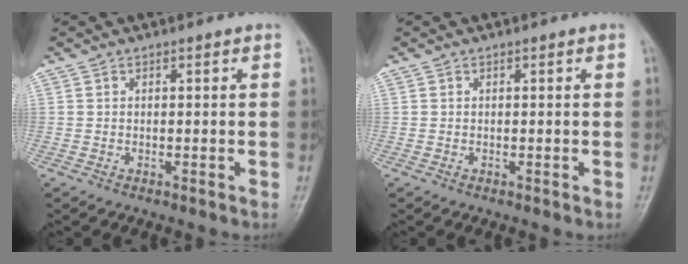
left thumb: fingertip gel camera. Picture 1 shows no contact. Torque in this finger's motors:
{"motor_torque": [0.00, 0.00, -0.06, 0.05, 0.00]}